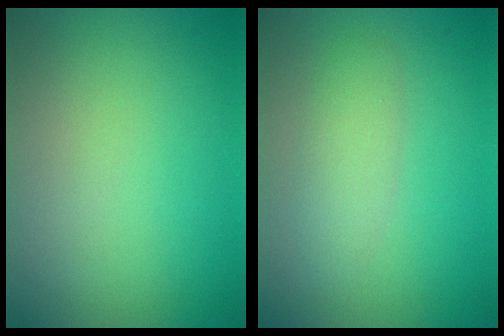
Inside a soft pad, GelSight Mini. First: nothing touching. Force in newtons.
{"total": 2.3, "press": 2.3, "slide": 0.1}